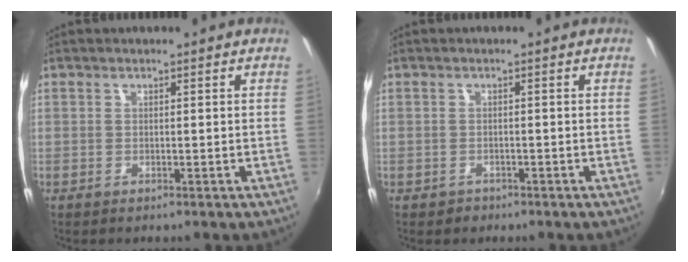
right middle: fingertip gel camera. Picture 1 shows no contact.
{"total": 1.5, "force": [-0.9, 1.2, 0.1], "torque": [-0.005, -0.001, -0.012]}